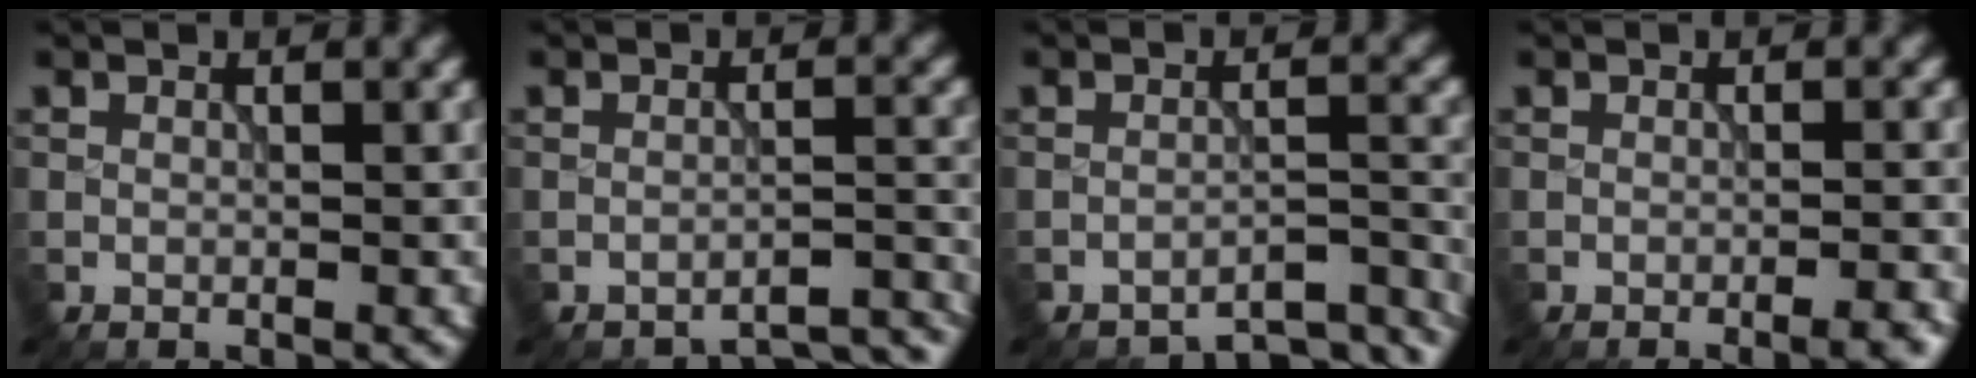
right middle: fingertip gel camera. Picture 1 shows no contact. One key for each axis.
{"total": 3.9, "fx": -3.7, "fy": 0.4, "fz": 0.9, "tx": -0.003, "ty": 0.000, "tz": -0.048}
{"total": 4.6, "fx": -4.4, "fy": 0.6, "fz": 1.2, "tx": -0.010, "ty": -0.004, "tz": -0.060}
{"total": 2.7, "fx": -1.6, "fy": 0.6, "fz": 2.1, "tx": -0.021, "ty": 0.002, "tz": -0.019}